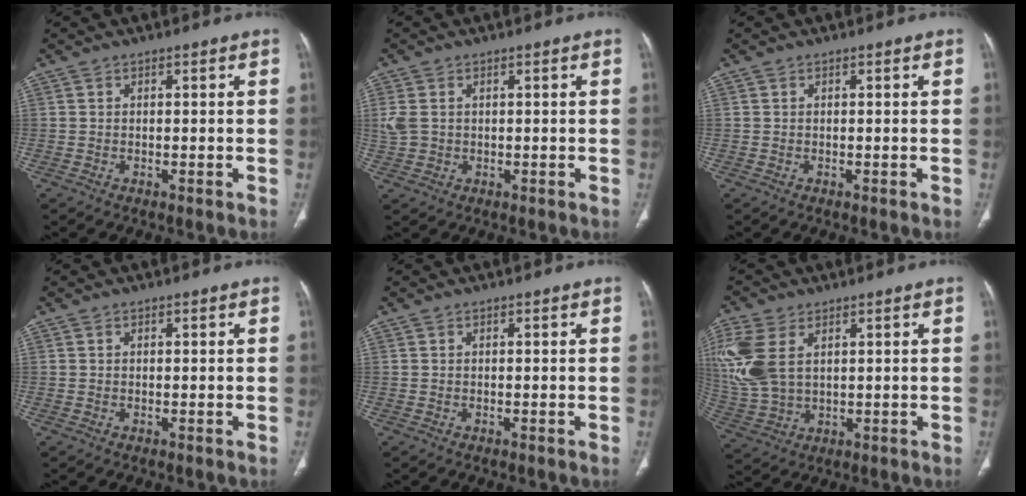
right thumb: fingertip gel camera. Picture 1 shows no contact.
{"total": 3.7, "force": [0.5, 2.7, 2.4], "torque": [-0.071, 0.006, 0.015]}
{"total": 0.0}
{"total": 0.0}
{"total": 0.0}
{"total": 13.5, "force": [4.1, 8.3, 9.9], "torque": [-0.249, -0.003, 0.092]}